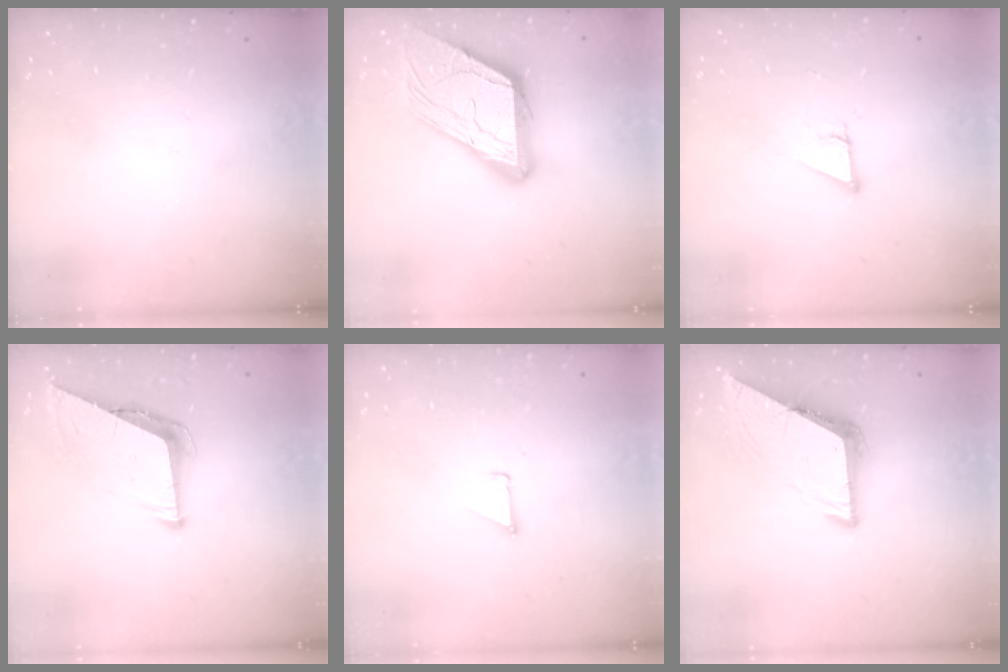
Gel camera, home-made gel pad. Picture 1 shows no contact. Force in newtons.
{"total": 18.5, "press": 18.4, "slide": 1.9}
{"total": 3.1, "press": 2.4, "slide": 1.9}
{"total": 7.7, "press": 7.7, "slide": 0.3}
{"total": 0.7, "press": 0.7, "slide": 0.1}
{"total": 8.2, "press": 8.2, "slide": 0.6}